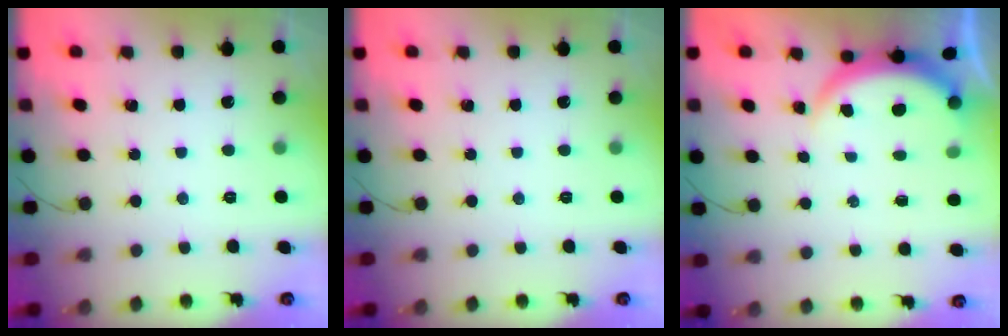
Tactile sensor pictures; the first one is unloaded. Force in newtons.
{"total": 0.0}
{"total": 3.8, "press": 3.8, "slide": 0.3}